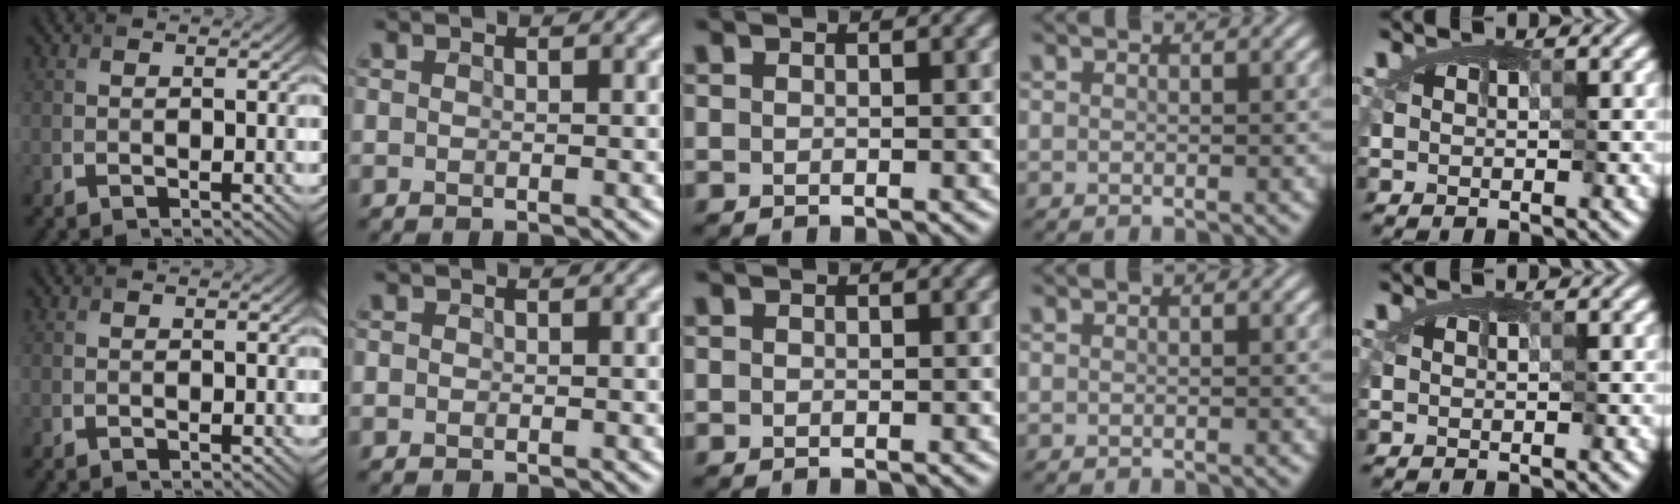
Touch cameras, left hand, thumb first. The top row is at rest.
{"index": {"total": 0.6, "force": [0.1, 0.5, 0.2], "torque": [0.007, 0.007, -0.006]}}